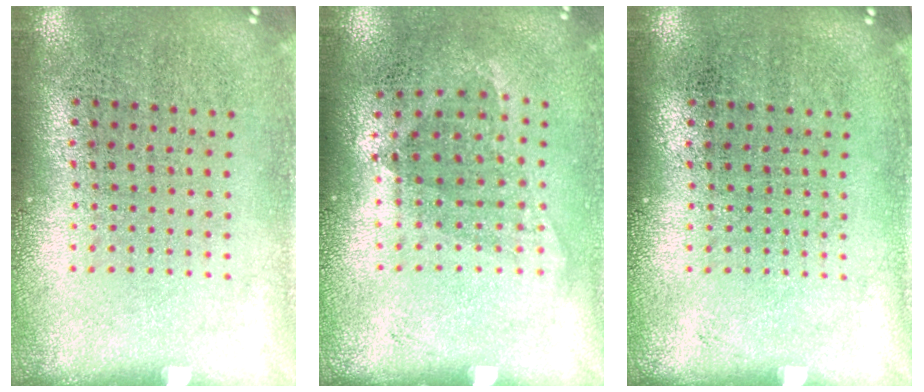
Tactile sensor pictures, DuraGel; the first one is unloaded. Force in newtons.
{"total": 1.0, "press": 0.8, "slide": 0.6}
{"total": 0.0}